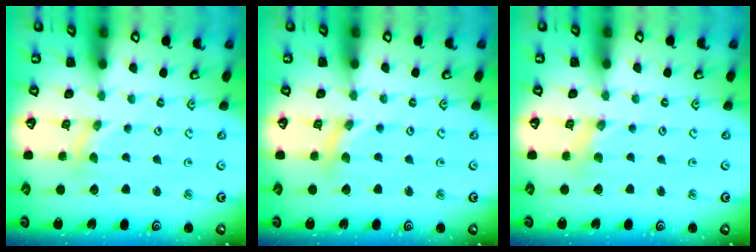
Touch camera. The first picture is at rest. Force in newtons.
{"total": 0.0}
{"total": 0.0}